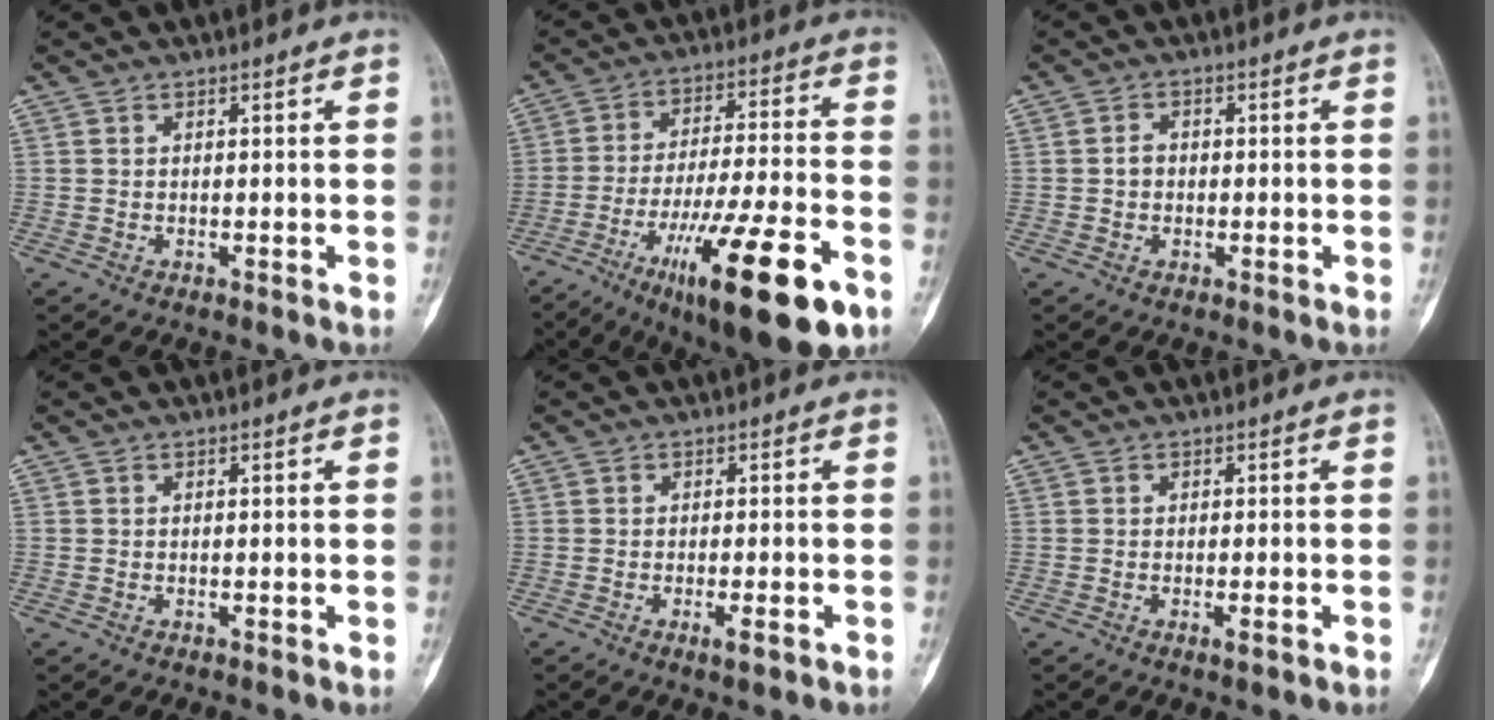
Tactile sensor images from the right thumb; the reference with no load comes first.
{"total": 22.3, "force": [-10.8, 5.1, 18.8], "torque": [-0.304, 0.036, -0.167]}
{"total": 2.0, "force": [-0.3, 1.7, 1.1], "torque": [-0.008, 0.008, -0.009]}
{"total": 0.0}
{"total": 2.5, "force": [-1.2, 0.5, 2.1], "torque": [-0.035, -0.003, -0.019]}
{"total": 1.6, "force": [-0.7, 0.4, 1.4], "torque": [-0.022, -0.002, -0.010]}